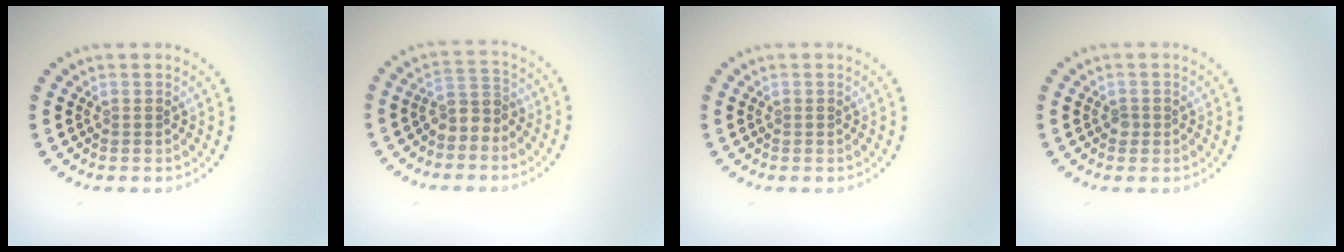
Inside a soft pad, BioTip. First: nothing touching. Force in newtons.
{"total": 2.4, "press": 2.0, "slide": 1.4}
{"total": 0.0}
{"total": 0.7, "press": 0.5, "slide": 0.5}